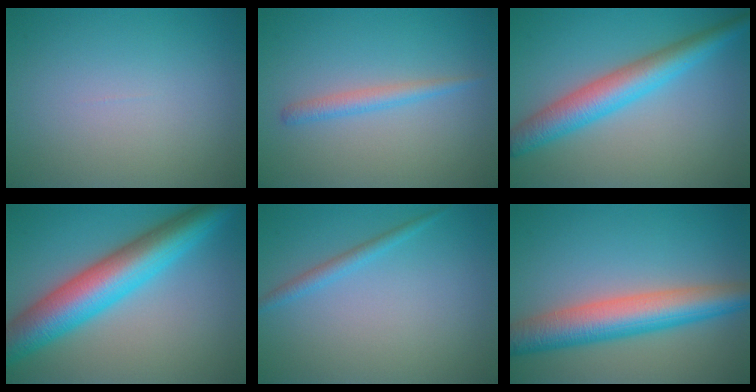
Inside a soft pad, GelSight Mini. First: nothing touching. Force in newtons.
{"total": 1.7, "press": 1.7, "slide": 0.0}
{"total": 5.5, "press": 5.5, "slide": 0.1}
{"total": 9.5, "press": 9.5, "slide": 0.2}
{"total": 1.4, "press": 1.4, "slide": 0.1}
{"total": 7.2, "press": 7.2, "slide": 0.1}